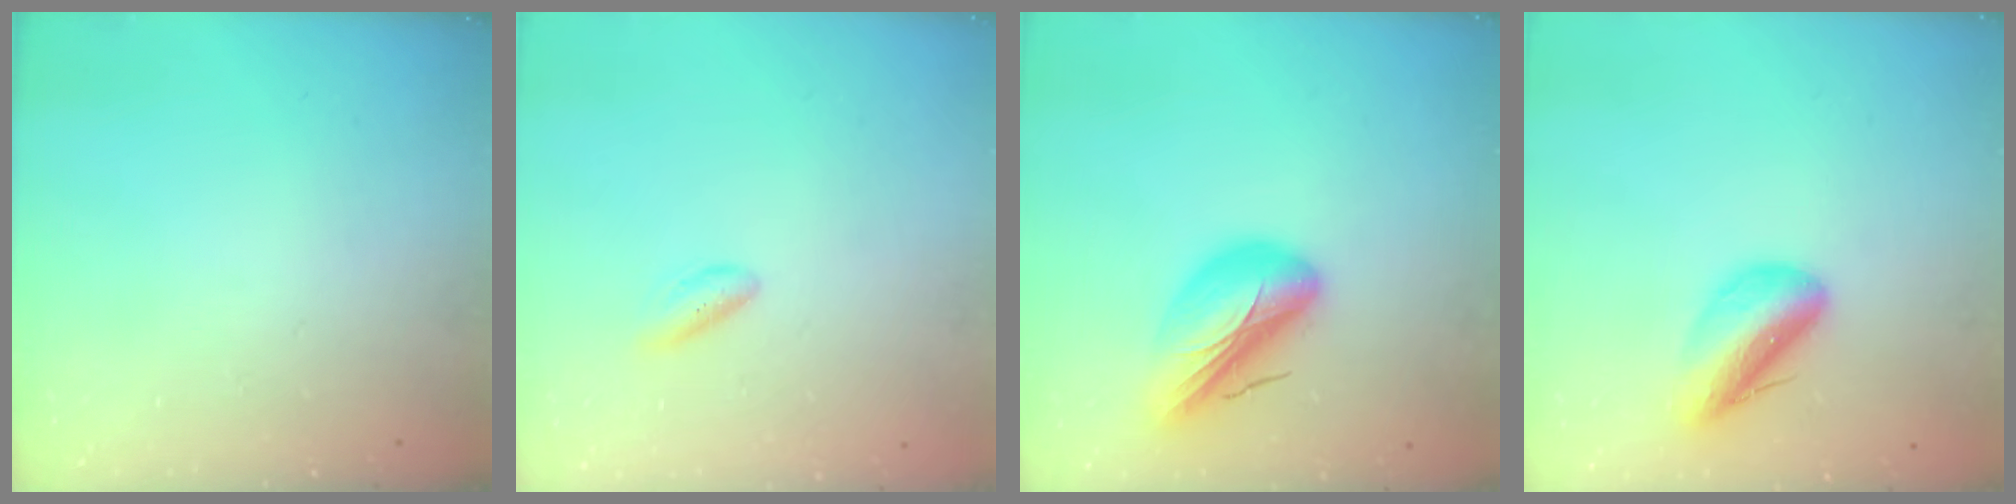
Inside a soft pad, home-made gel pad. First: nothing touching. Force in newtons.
{"total": 3.1, "press": 2.9, "slide": 1.3}
{"total": 14.6, "press": 14.2, "slide": 3.4}
{"total": 9.9, "press": 9.4, "slide": 3.0}